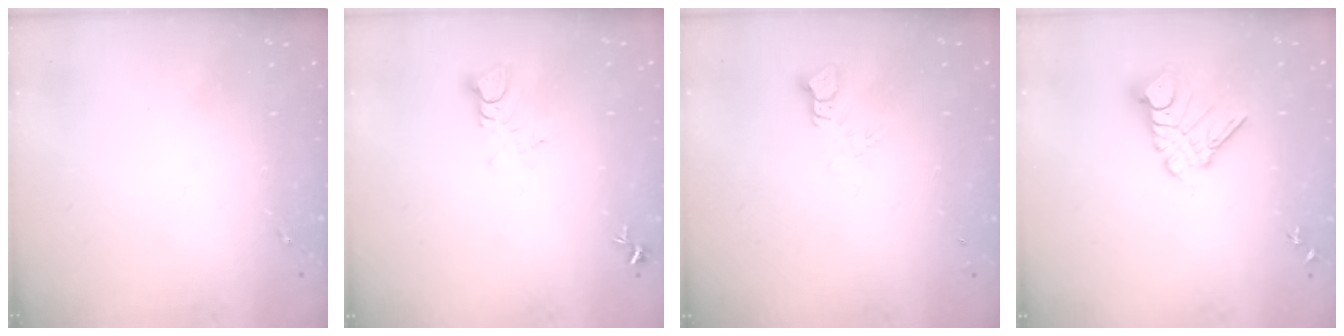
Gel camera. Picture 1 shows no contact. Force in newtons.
{"total": 3.9, "press": 3.9, "slide": 0.2}
{"total": 3.4, "press": 3.4, "slide": 0.1}
{"total": 11.6, "press": 11.6, "slide": 1.2}